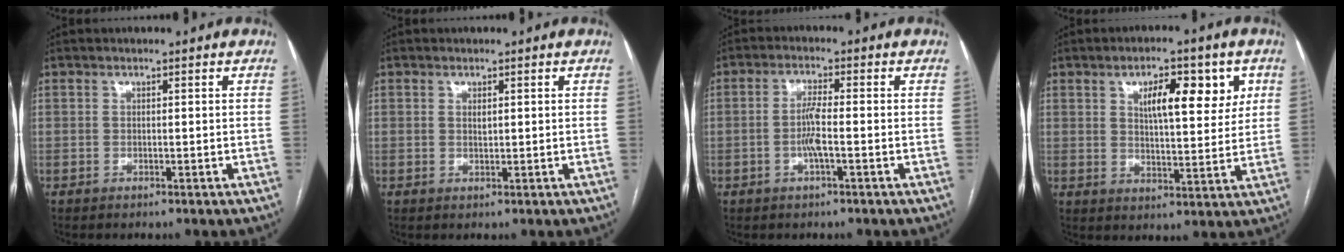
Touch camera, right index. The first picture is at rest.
{"total": 0.9, "force": [0.3, 0.3, 0.8], "torque": [-0.015, -0.003, 0.007]}
{"total": 3.9, "force": [-1.0, 0.2, 3.7], "torque": [-0.077, 0.002, -0.020]}
{"total": 9.4, "force": [3.9, 3.5, 7.8], "torque": [-0.114, 0.010, 0.061]}